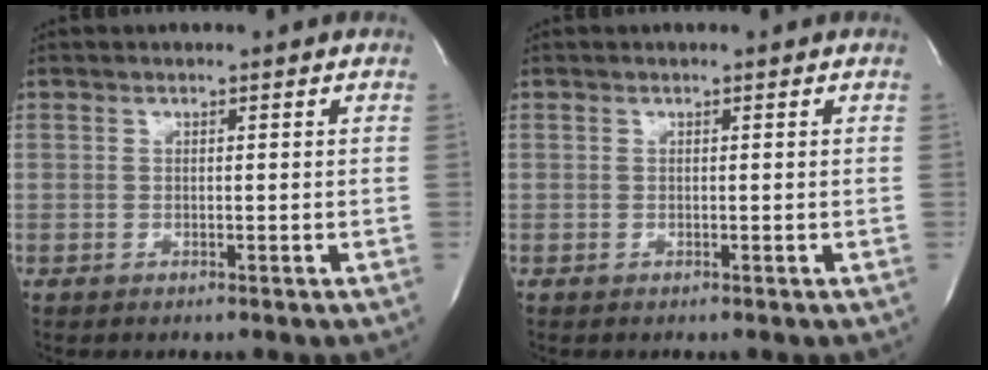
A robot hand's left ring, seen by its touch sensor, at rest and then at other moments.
{"total": 0.0}